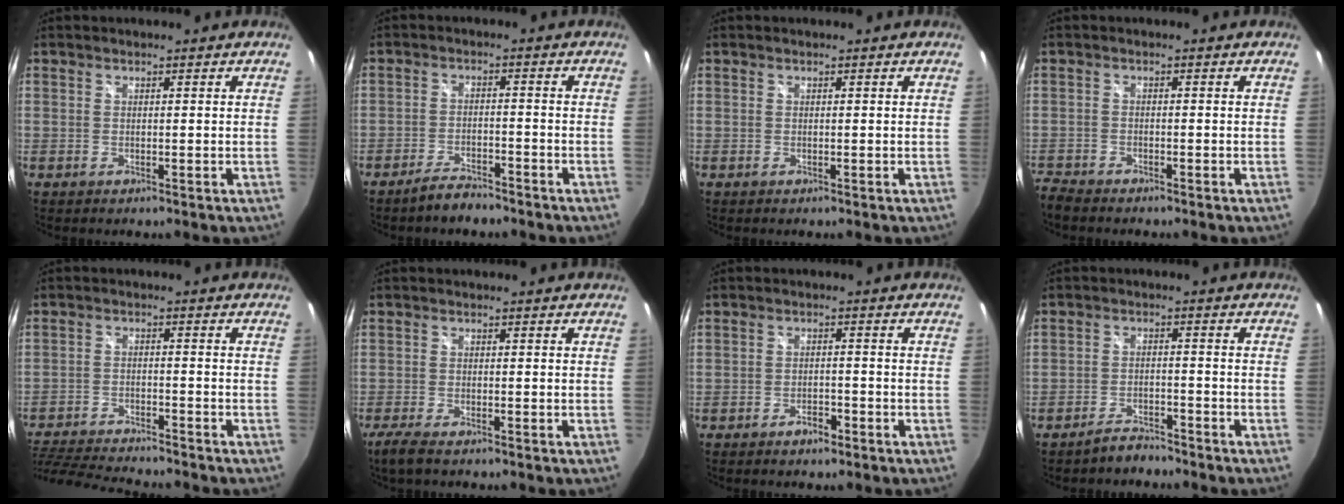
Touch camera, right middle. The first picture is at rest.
{"total": 4.1, "force": [-3.7, 0.7, 1.7], "torque": [-0.047, 0.001, -0.065]}
{"total": 0.0}
{"total": 3.3, "force": [-3.3, 0.4, 0.6], "torque": [-0.029, -0.016, -0.070]}
{"total": 14.8, "force": [-13.1, 2.4, 6.5], "torque": [-0.152, -0.028, -0.219]}
{"total": 3.5, "force": [-2.7, 0.3, 2.3], "torque": [-0.058, -0.012, -0.055]}
{"total": 2.3, "force": [-1.7, 0.8, 1.3], "torque": [-0.027, 0.001, -0.028]}
{"total": 3.1, "force": [-3.0, 0.2, 0.3], "torque": [-0.016, 0.005, -0.050]}